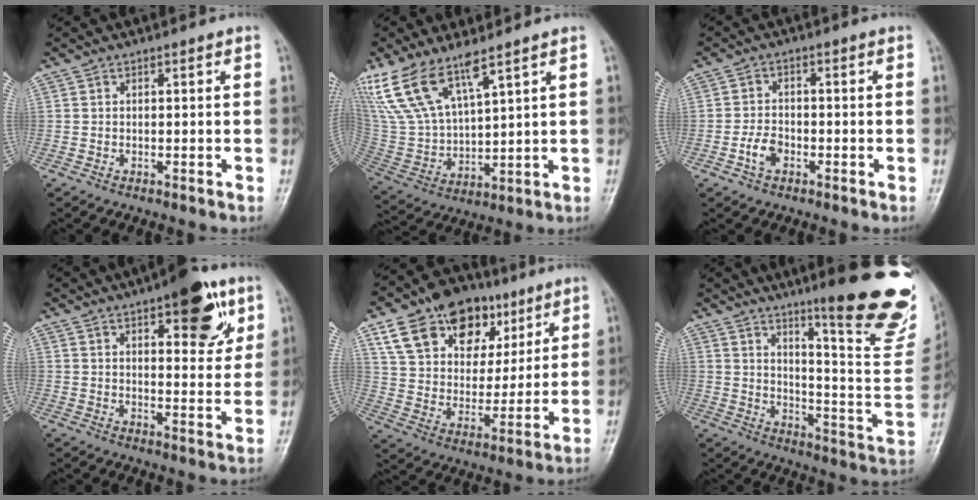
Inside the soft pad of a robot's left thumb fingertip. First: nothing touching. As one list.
[{"total": 13.9, "force": [9.6, 4.0, 9.2], "torque": [-0.189, -0.039, 0.211]}, {"total": 3.8, "force": [-1.6, 2.4, 2.4], "torque": [-0.040, 0.014, -0.033]}, {"total": 13.5, "force": [7.0, 5.3, 10.2], "torque": [-0.098, -0.028, 0.092]}, {"total": 20.3, "force": [11.2, 13.3, 10.4], "torque": [-0.127, -0.019, 0.190]}, {"total": 24.0, "force": [15.1, 3.7, 18.3], "torque": [-0.213, -0.089, 0.209]}]